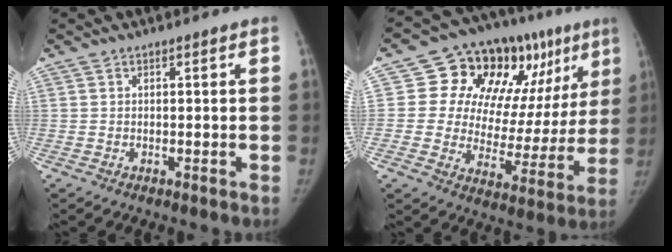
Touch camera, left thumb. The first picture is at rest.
{"total": 22.8, "force": [10.0, 12.5, 16.2], "torque": [-0.169, -0.005, 0.147]}